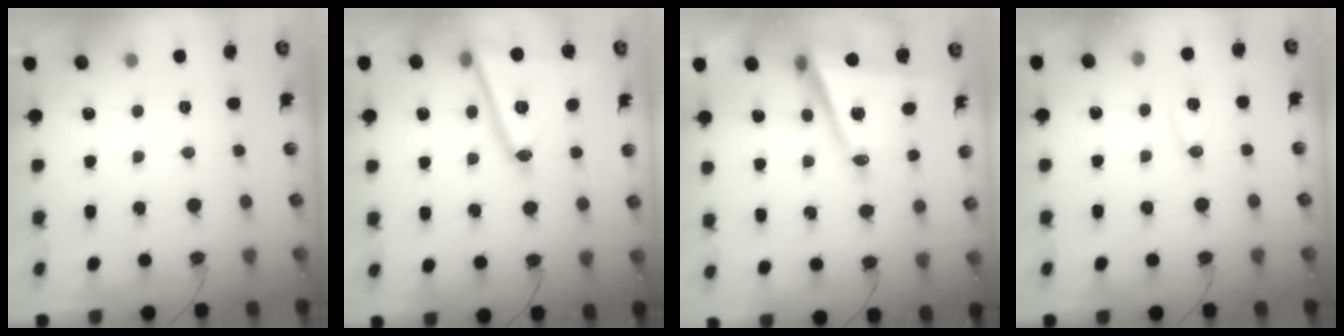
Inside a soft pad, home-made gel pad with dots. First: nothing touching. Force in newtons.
{"total": 19.2, "press": 19.0, "slide": 2.4}
{"total": 9.4, "press": 8.5, "slide": 3.8}
{"total": 8.4, "press": 8.0, "slide": 2.6}